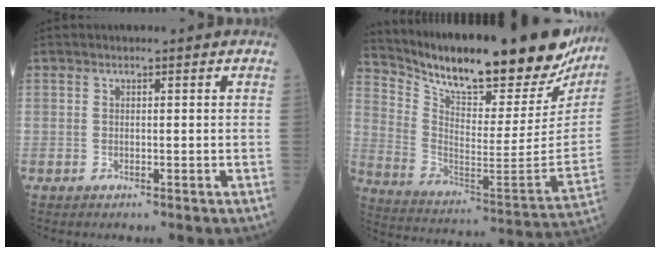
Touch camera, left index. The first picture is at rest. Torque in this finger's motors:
{"motor_torque": [0.31, -0.92, 0.71, 0.15]}